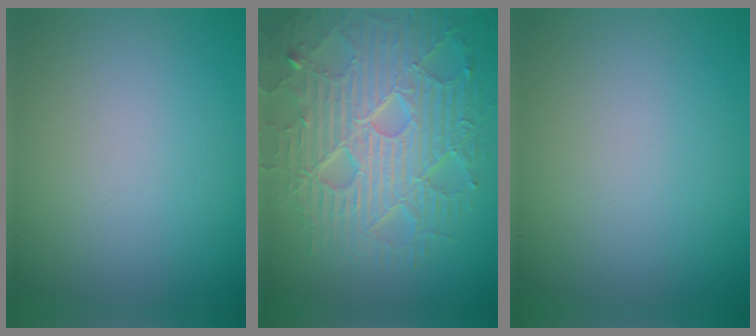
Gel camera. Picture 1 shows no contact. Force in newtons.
{"total": 8.9, "press": 6.4, "slide": 6.2}
{"total": 0.0}